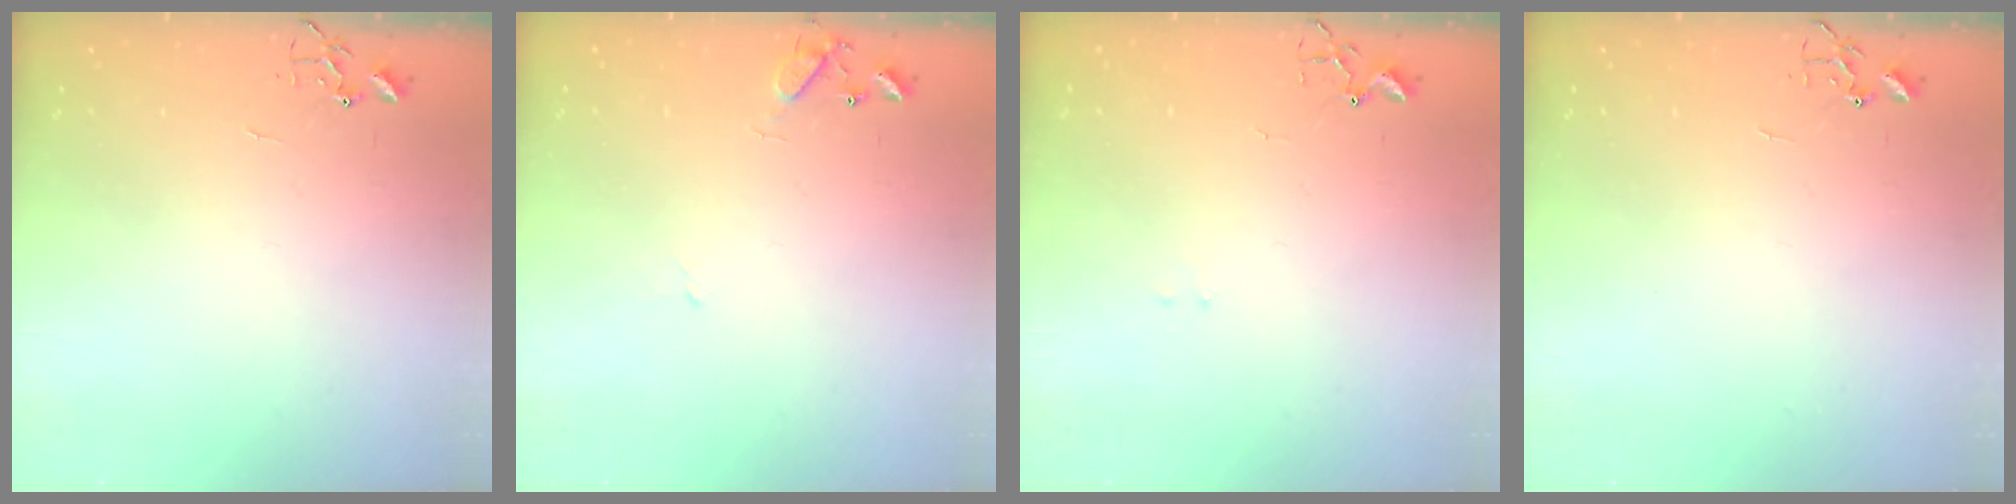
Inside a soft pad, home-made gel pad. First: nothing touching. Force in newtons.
{"total": 8.6, "press": 8.5, "slide": 1.1}
{"total": 6.8, "press": 6.8, "slide": 0.6}
{"total": 0.0}